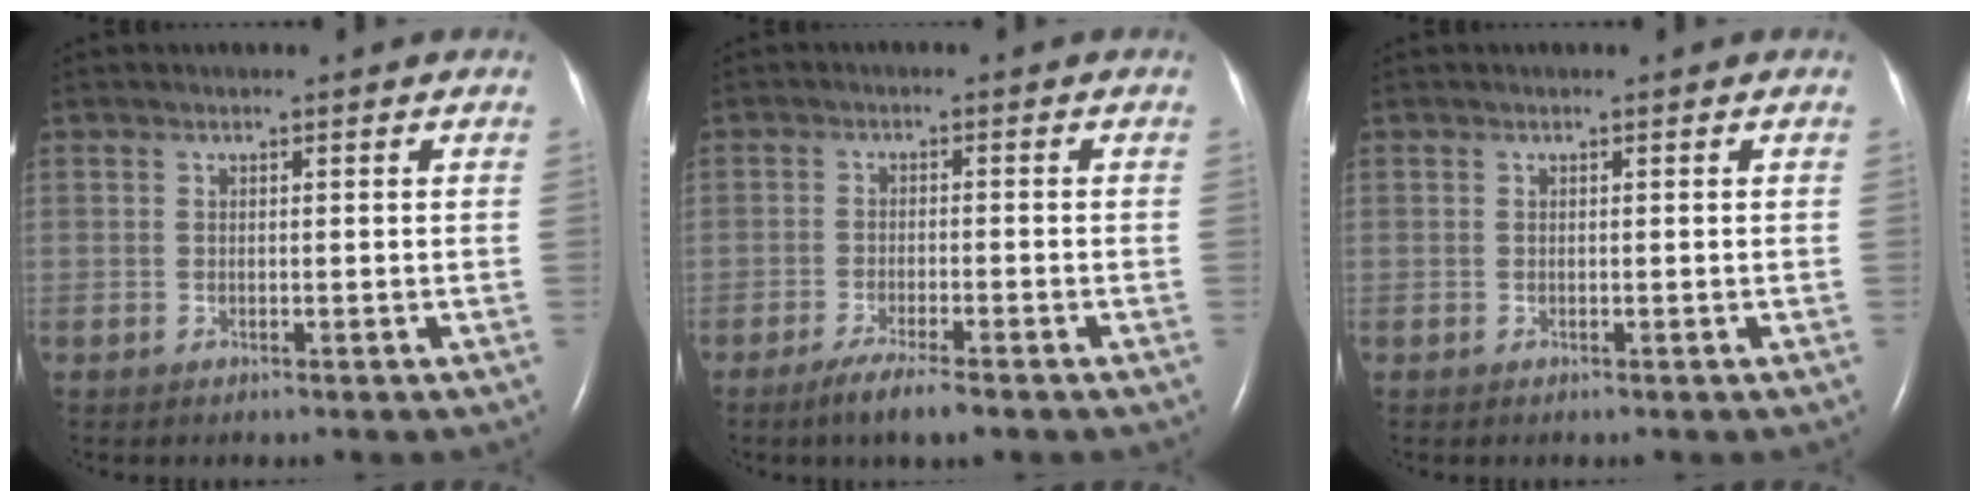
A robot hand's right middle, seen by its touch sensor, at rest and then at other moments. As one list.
[{"total": 5.1, "force": [-3.6, 0.4, 3.6], "torque": [-0.071, -0.012, -0.059]}, {"total": 0.0}]